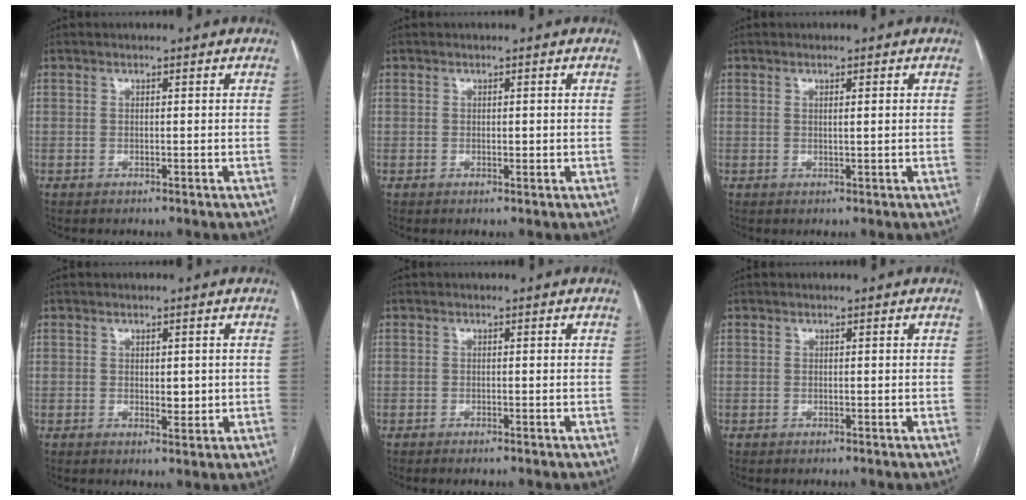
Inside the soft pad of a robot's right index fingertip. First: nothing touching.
{"total": 0.9, "force": [-0.1, 0.5, 0.8], "torque": [-0.010, -0.001, -0.002]}
{"total": 1.1, "force": [0.3, 0.0, 1.0], "torque": [-0.019, 0.001, 0.005]}
{"total": 2.6, "force": [0.0, 1.3, 2.2], "torque": [-0.029, -0.004, 0.003]}
{"total": 1.1, "force": [-0.9, 0.0, 0.7], "torque": [-0.011, -0.001, -0.012]}
{"total": 0.0}